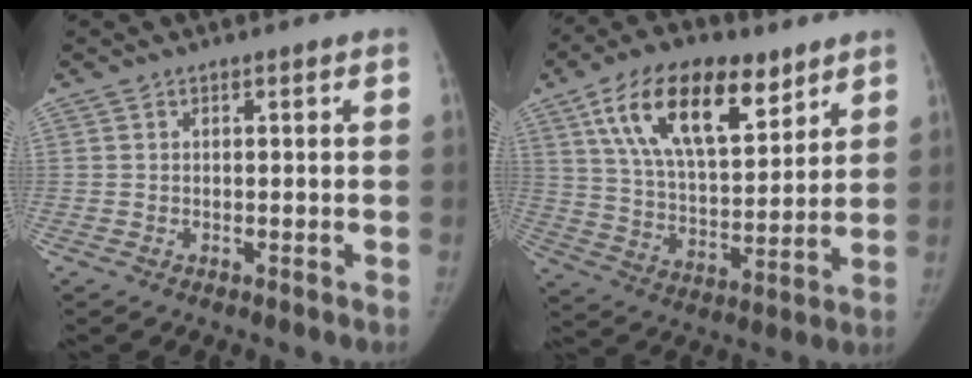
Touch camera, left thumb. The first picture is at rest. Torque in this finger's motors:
{"motor_torque": [2.21, 2.27, 1.59, -1.18, 0.46]}